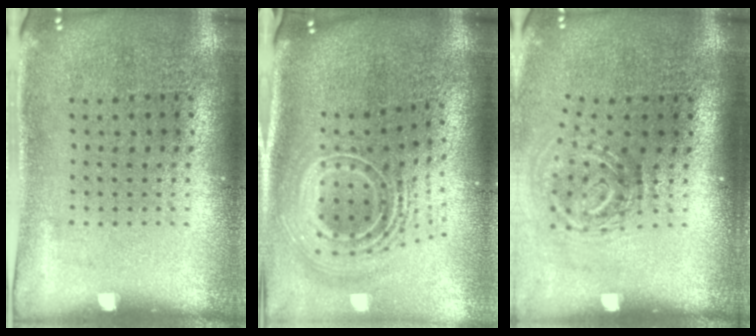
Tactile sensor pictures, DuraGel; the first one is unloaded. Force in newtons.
{"total": 2.9, "press": 1.9, "slide": 2.1}
{"total": 1.9, "press": 1.2, "slide": 1.4}